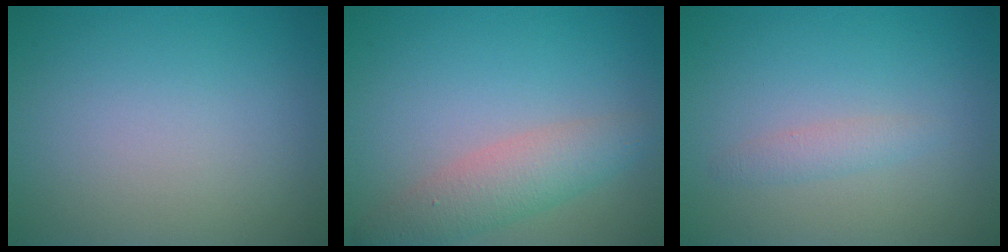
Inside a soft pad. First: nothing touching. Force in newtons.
{"total": 3.7, "press": 3.7, "slide": 0.2}
{"total": 1.2, "press": 1.2, "slide": 0.0}